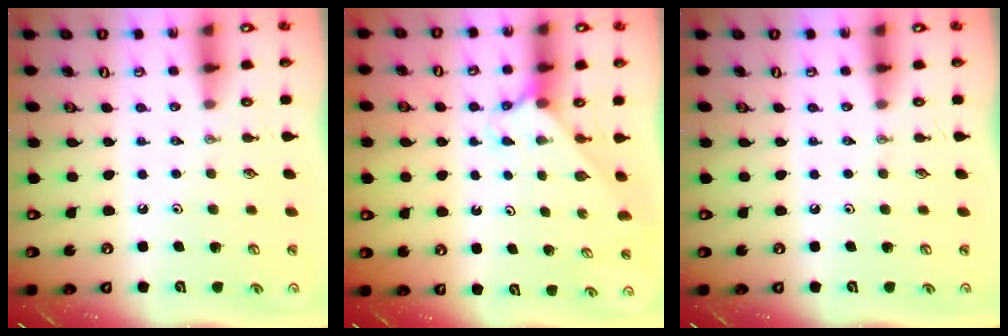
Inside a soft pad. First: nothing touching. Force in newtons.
{"total": 3.4, "press": 3.4, "slide": 0.3}
{"total": 0.0}